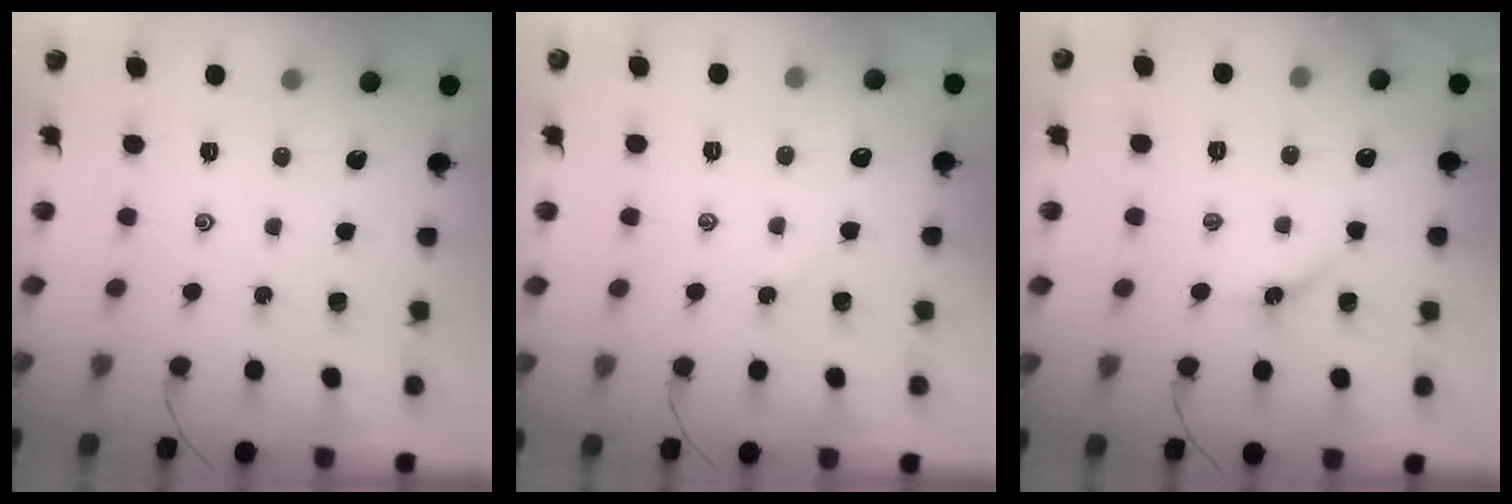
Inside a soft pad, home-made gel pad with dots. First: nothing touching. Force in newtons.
{"total": 1.8, "press": 1.8, "slide": 0.3}
{"total": 4.8, "press": 4.8, "slide": 0.6}